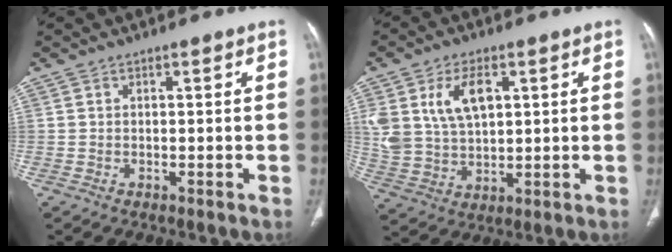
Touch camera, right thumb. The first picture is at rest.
{"total": 11.5, "force": [4.0, 6.8, 8.3], "torque": [-0.155, -0.007, 0.085]}